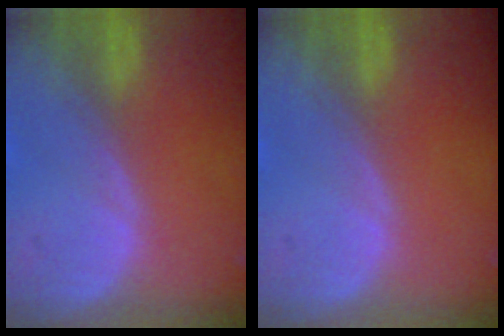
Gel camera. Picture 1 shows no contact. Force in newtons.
{"total": 0.0}